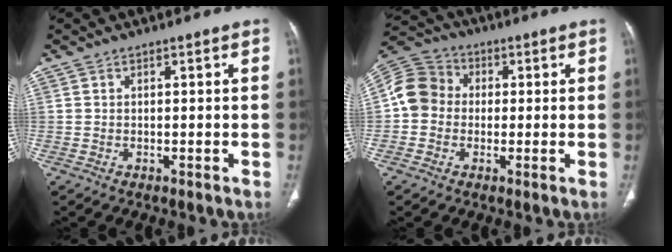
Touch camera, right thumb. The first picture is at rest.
{"total": 9.0, "force": [-0.1, 8.0, 4.0], "torque": [-0.067, 0.029, -0.017]}